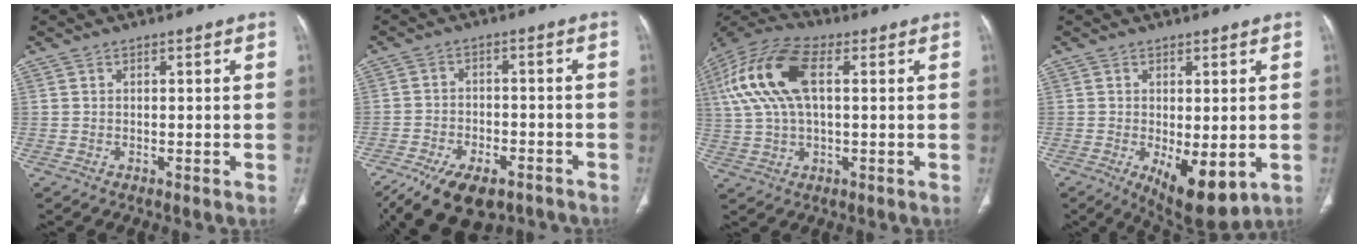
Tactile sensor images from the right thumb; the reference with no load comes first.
{"total": 15.6, "force": [-10.6, 7.6, 8.5], "torque": [-0.160, 0.035, -0.167]}
{"total": 16.1, "force": [3.6, 7.9, 13.6], "torque": [-0.294, 0.027, 0.065]}
{"total": 10.0, "force": [-2.5, 4.2, 8.8], "torque": [-0.124, -0.021, -0.025]}